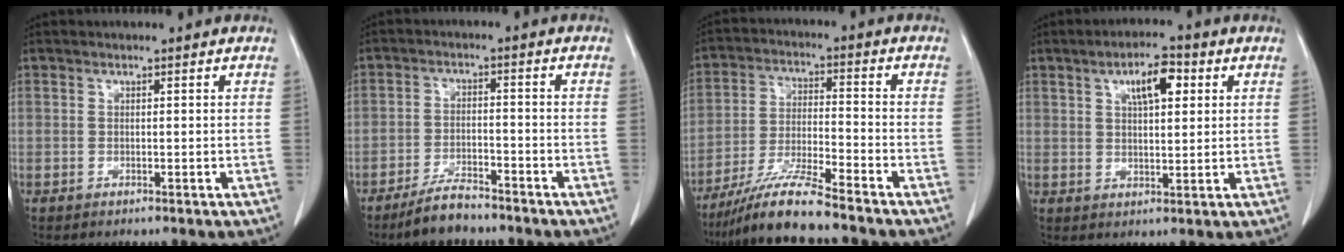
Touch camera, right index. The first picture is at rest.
{"total": 5.9, "force": [-5.1, 1.5, 2.6], "torque": [-0.053, -0.007, -0.091]}
{"total": 9.9, "force": [-8.3, -0.6, 5.2], "torque": [-0.103, -0.020, -0.157]}
{"total": 6.3, "force": [2.6, 2.1, 5.3], "torque": [-0.090, 0.010, 0.043]}